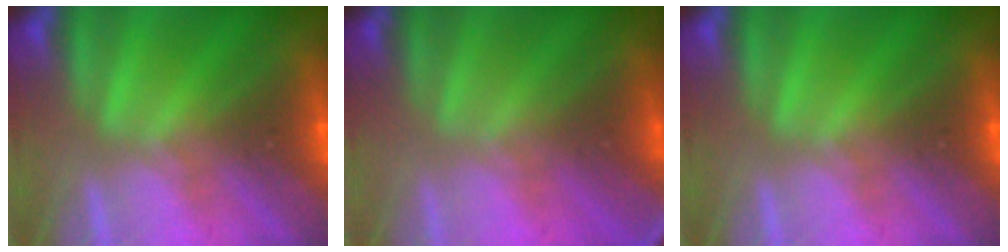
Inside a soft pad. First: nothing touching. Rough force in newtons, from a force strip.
{"total": 3.0}
{"total": 0.0}